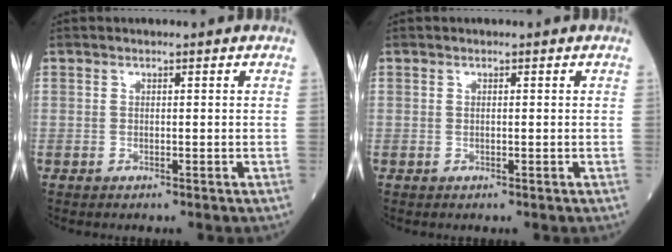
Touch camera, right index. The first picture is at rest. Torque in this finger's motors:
{"motor_torque": [-0.12, 0.00, 0.04, 0.02]}